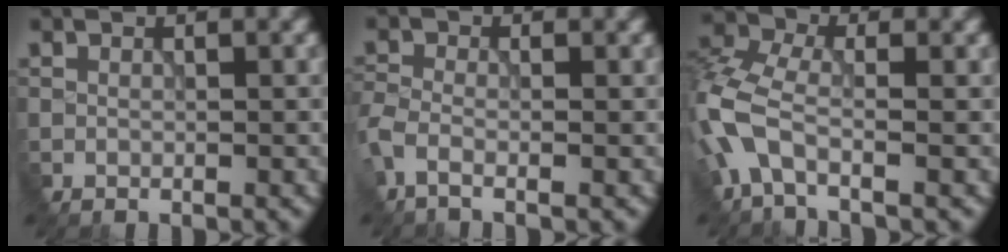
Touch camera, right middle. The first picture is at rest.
{"total": 2.4, "force": [-1.4, 0.8, 1.8], "torque": [-0.045, -0.007, -0.043]}
{"total": 5.7, "force": [-2.1, 2.7, 4.5], "torque": [-0.119, 0.004, -0.063]}